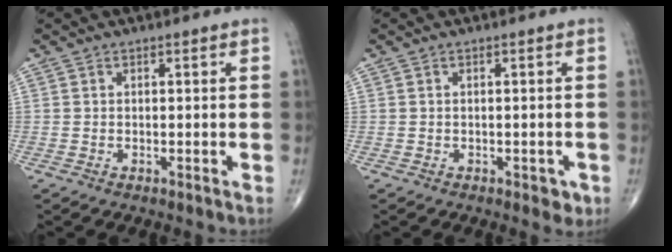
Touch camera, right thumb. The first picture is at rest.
{"total": 2.2, "force": [-1.0, 1.2, 1.5], "torque": [-0.007, 0.001, -0.010]}